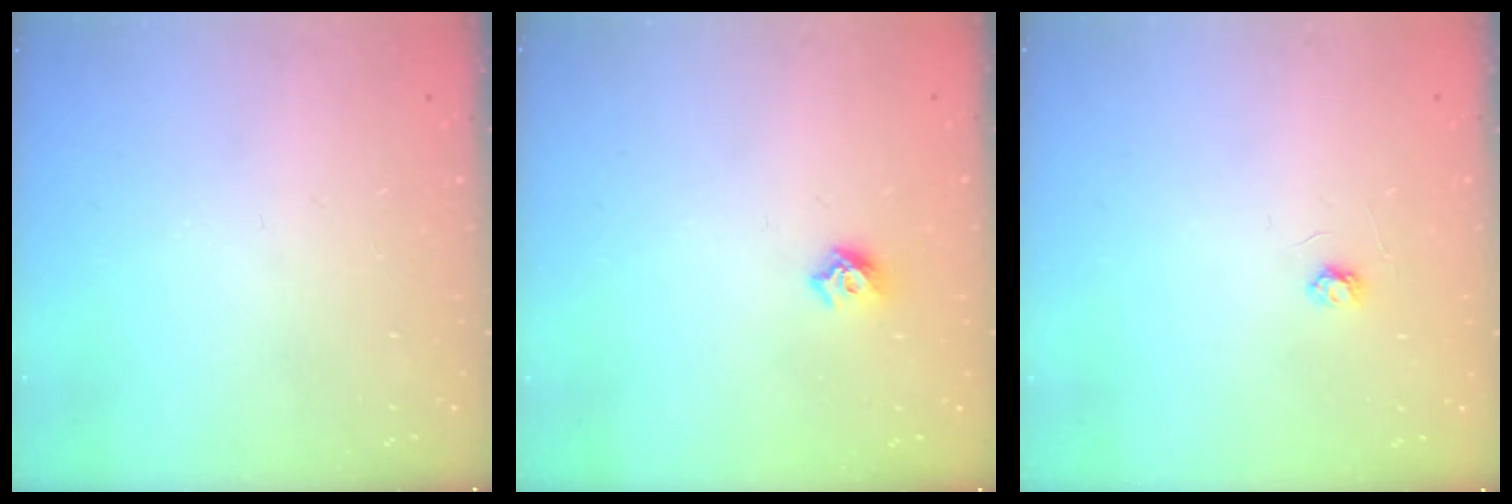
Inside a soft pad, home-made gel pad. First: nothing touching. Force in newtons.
{"total": 5.4, "press": 5.3, "slide": 1.0}
{"total": 2.6, "press": 2.6, "slide": 0.3}